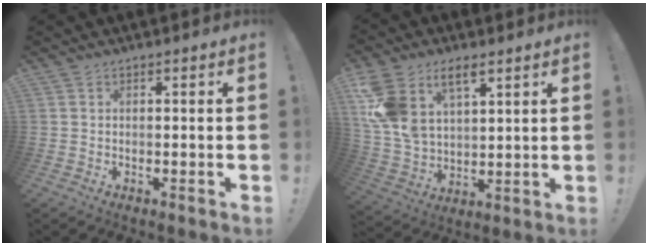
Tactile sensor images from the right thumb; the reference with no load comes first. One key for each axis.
{"total": 13.9, "fx": 7.4, "fy": 8.6, "fz": 8.0, "tx": -0.165, "ty": -0.036, "tz": 0.145}